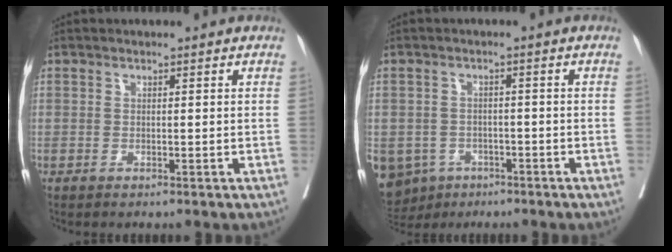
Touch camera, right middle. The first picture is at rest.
{"total": 10.3, "force": [-5.9, 8.1, 2.7], "torque": [-0.078, -0.004, -0.080]}